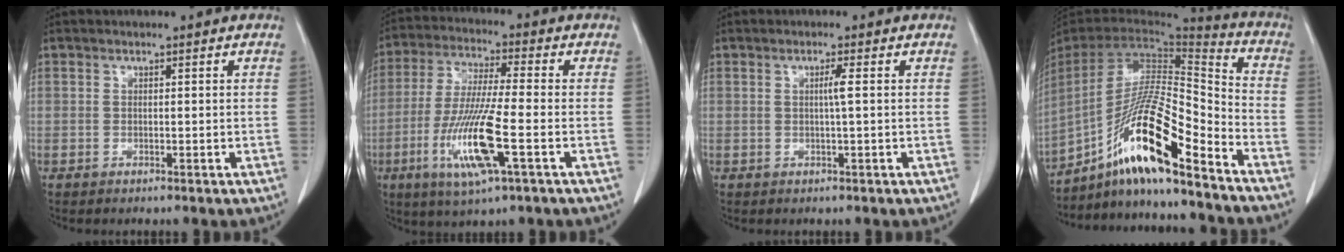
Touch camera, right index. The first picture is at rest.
{"total": 13.0, "force": [-4.2, 0.7, 12.3], "torque": [-0.253, -0.022, -0.082]}
{"total": 1.6, "force": [0.1, -0.4, 1.5], "torque": [-0.028, 0.001, 0.001]}
{"total": 18.9, "force": [-12.8, 1.3, 13.9], "torque": [-0.281, -0.006, -0.233]}